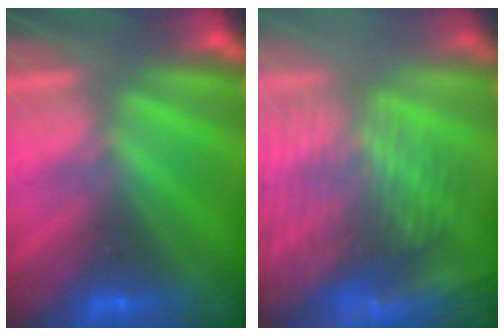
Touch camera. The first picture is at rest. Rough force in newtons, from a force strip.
{"total": 8.6}